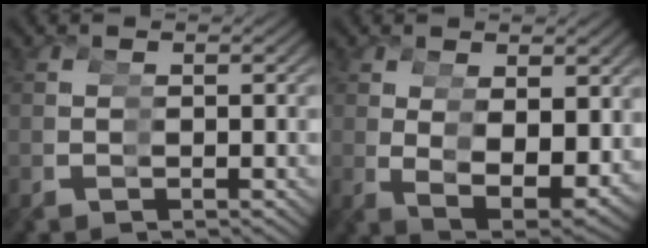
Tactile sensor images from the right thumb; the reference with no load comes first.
{"total": 6.8, "force": [-0.2, 3.6, 5.7], "torque": [-0.092, -0.005, 0.008]}